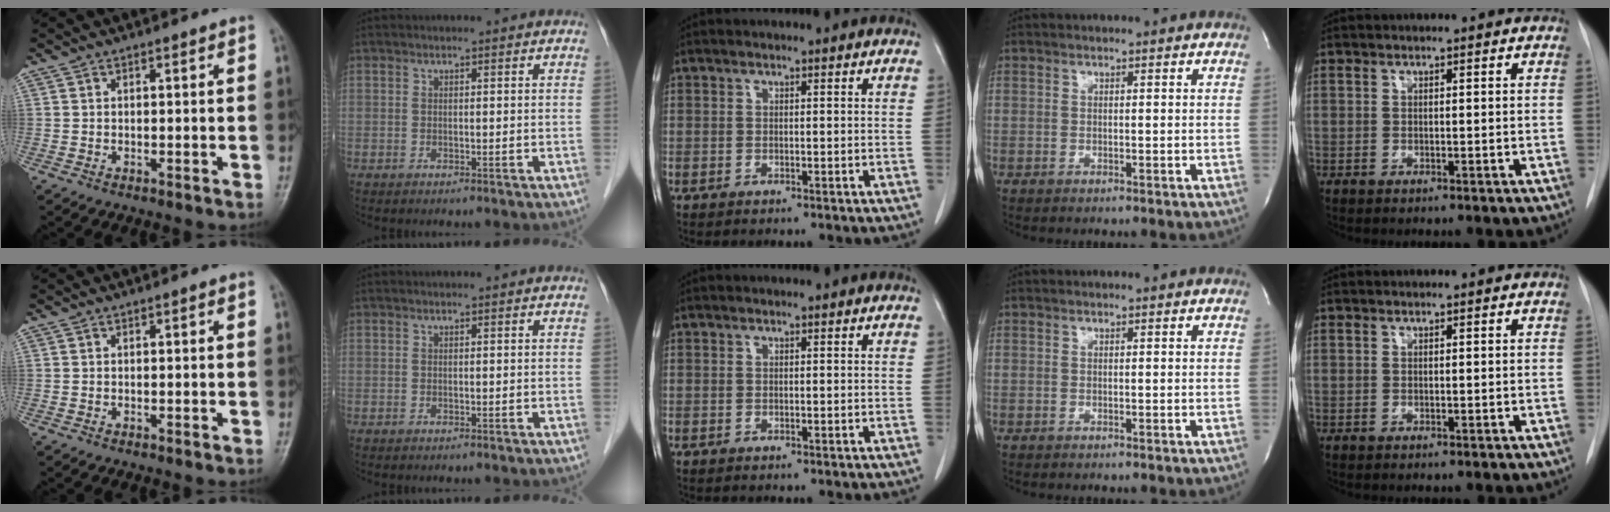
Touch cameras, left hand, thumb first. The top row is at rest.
{}